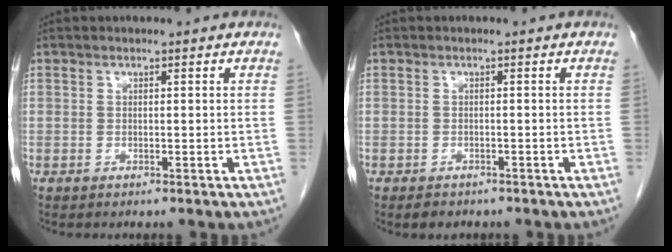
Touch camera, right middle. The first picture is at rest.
{"total": 2.3, "force": [-1.8, 1.2, 0.7], "torque": [-0.016, -0.001, -0.021]}